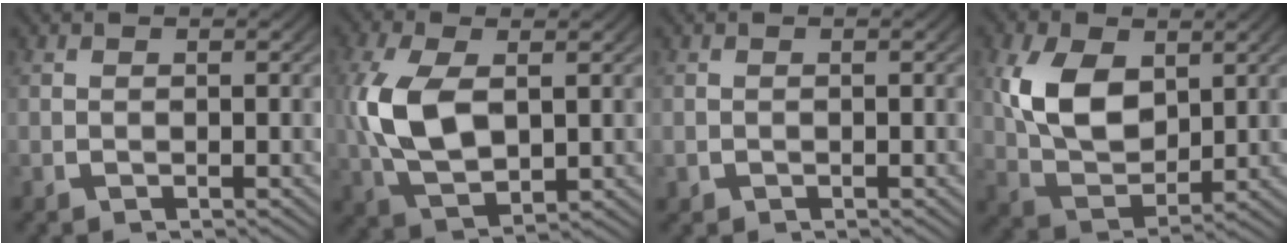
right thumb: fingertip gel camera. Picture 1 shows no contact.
{"total": 8.4, "force": [0.3, 5.2, 6.6], "torque": [-0.177, -0.025, 0.022]}
{"total": 0.6, "force": [-0.2, 0.5, 0.0], "torque": [-0.003, -0.007, 0.001]}
{"total": 8.5, "force": [1.0, 5.6, 6.3], "torque": [-0.147, -0.034, 0.033]}